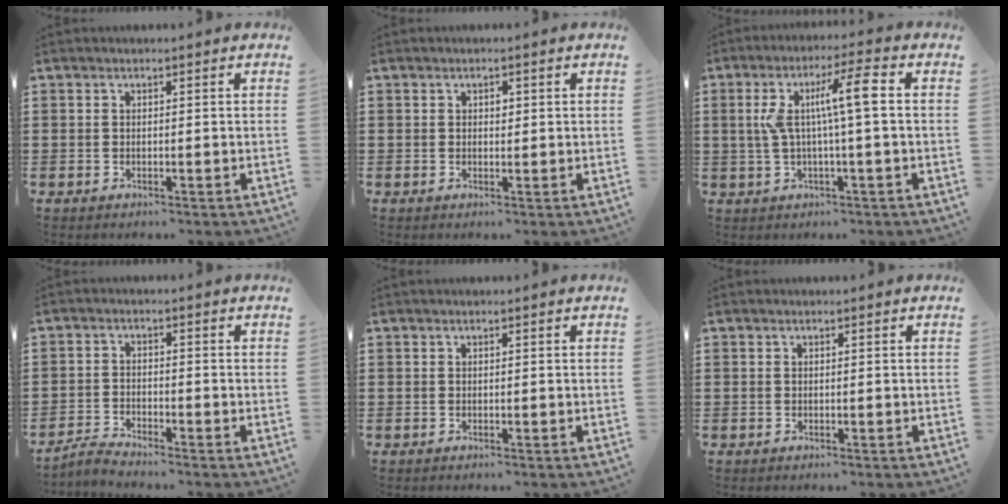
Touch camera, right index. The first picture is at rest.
{"total": 1.0, "force": [0.3, 0.7, 0.6], "torque": [-0.004, 0.002, 0.004]}
{"total": 8.5, "force": [0.9, 0.8, 8.4], "torque": [-0.166, 0.002, 0.004]}
{"total": 2.3, "force": [-2.3, -0.1, 0.4], "torque": [-0.018, 0.003, -0.049]}
{"total": 0.0}
{"total": 0.0}